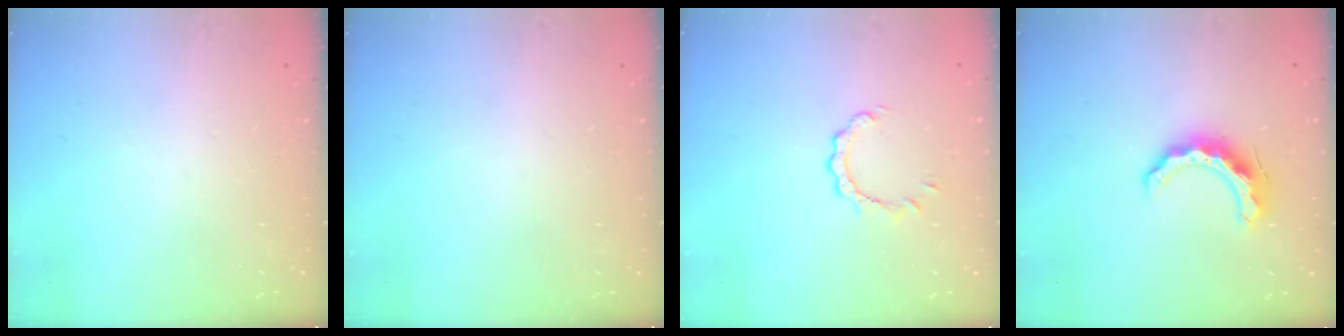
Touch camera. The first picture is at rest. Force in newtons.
{"total": 0.0}
{"total": 3.6, "press": 3.6, "slide": 0.5}
{"total": 10.7, "press": 10.7, "slide": 0.7}